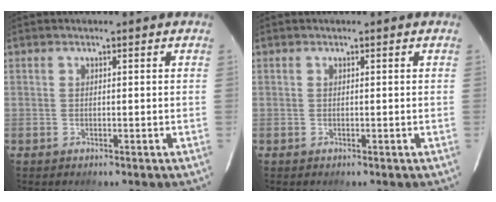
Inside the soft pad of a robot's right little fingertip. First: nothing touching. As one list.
[{"total": 0.0}]